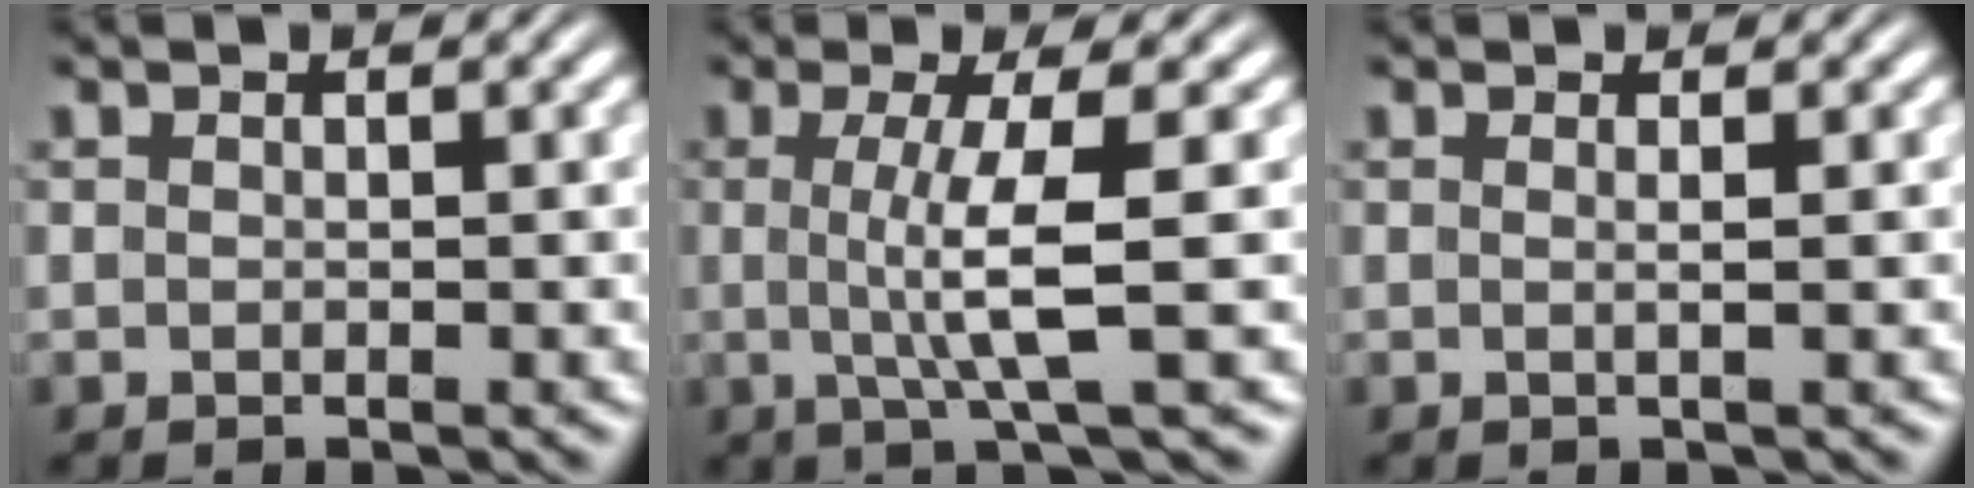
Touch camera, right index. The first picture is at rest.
{"total": 4.5, "force": [0.0, -0.2, 4.5], "torque": [-0.086, -0.008, 0.004]}
{"total": 0.8, "force": [0.1, -0.4, 0.7], "torque": [-0.012, -0.004, 0.001]}